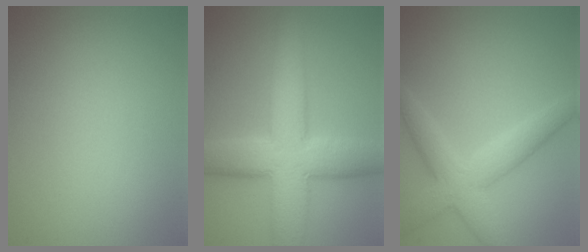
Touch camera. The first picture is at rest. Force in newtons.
{"total": 9.1, "press": 9.1, "slide": 0.4}
{"total": 4.4, "press": 4.4, "slide": 0.1}